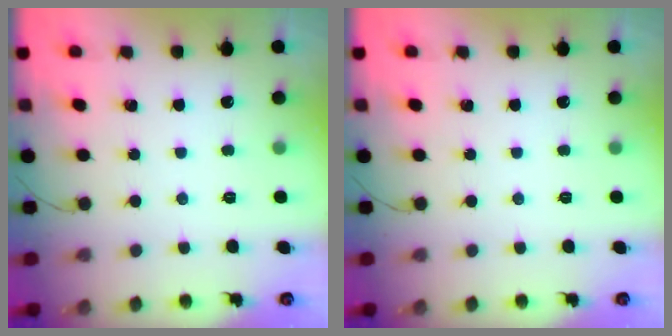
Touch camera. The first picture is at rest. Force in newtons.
{"total": 0.0}